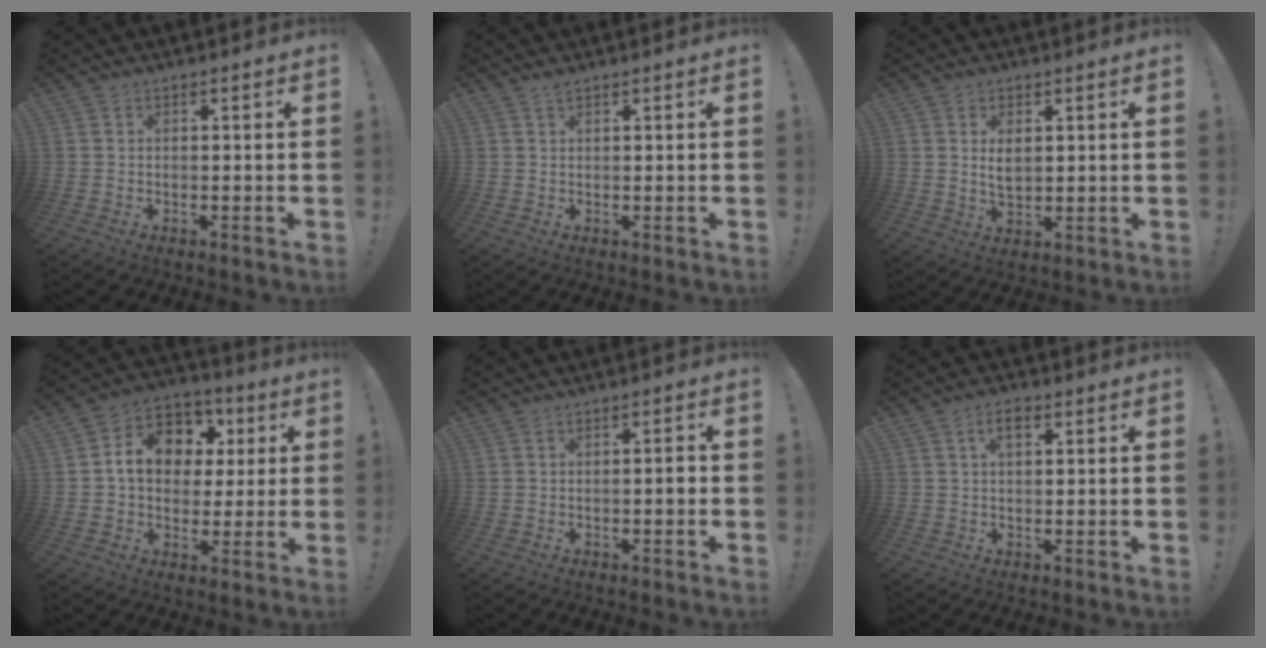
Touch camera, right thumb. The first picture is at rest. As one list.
[{"total": 1.1, "force": [0.9, 0.0, 0.6], "torque": [-0.006, -0.003, 0.016]}, {"total": 4.3, "force": [1.4, 2.5, 3.2], "torque": [-0.040, -0.009, 0.023]}, {"total": 13.8, "force": [2.9, 11.1, 7.6], "torque": [-0.096, -0.007, 0.058]}, {"total": 2.0, "force": [-0.8, 0.3, 1.9], "torque": [-0.029, 0.004, -0.015]}, {"total": 3.9, "force": [1.4, 2.0, 3.0], "torque": [-0.049, 0.003, 0.021]}]